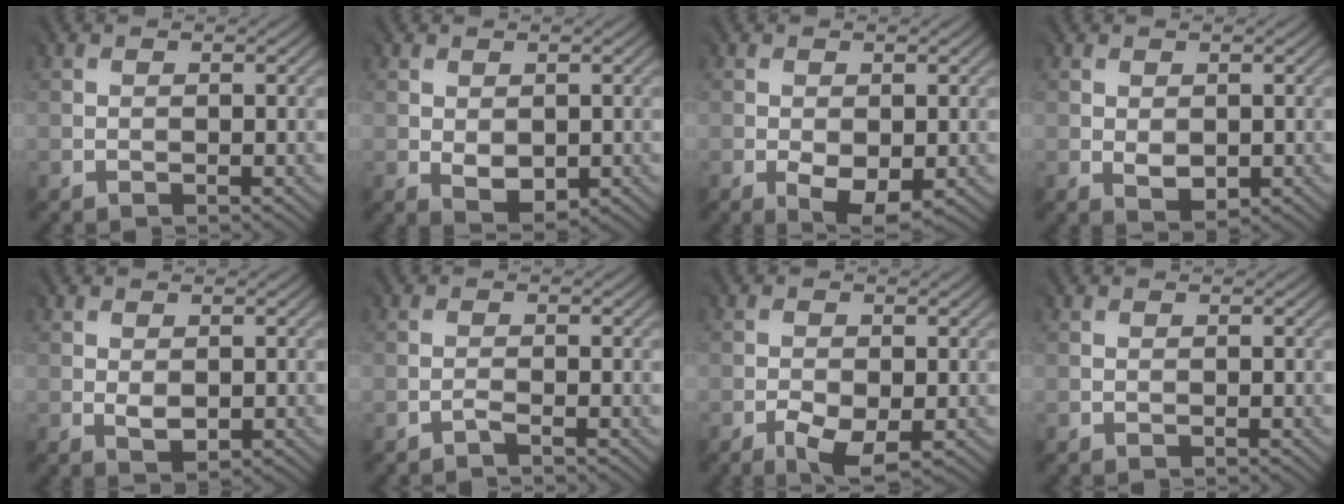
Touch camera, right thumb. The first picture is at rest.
{"total": 3.1, "force": [-0.3, 2.1, 2.2], "torque": [-0.042, -0.008, 0.001]}
{"total": 4.2, "force": [-1.5, 2.3, 3.2], "torque": [-0.062, -0.013, -0.020]}
{"total": 2.2, "force": [-0.2, 1.5, 1.6], "torque": [-0.029, -0.006, 0.003]}
{"total": 1.9, "force": [-0.1, 1.3, 1.3], "torque": [-0.028, -0.006, 0.005]}
{"total": 1.0, "force": [-0.8, -0.6, -0.2], "torque": [0.004, 0.001, -0.018]}
{"total": 3.9, "force": [-2.0, 1.6, 2.9], "torque": [-0.059, -0.010, -0.035]}
{"total": 0.0}